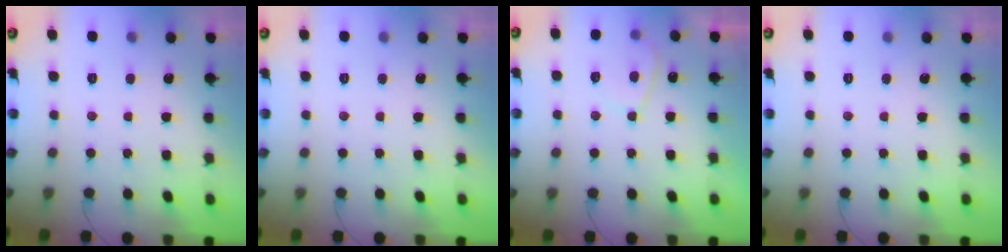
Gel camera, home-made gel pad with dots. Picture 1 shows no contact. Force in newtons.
{"total": 0.0}
{"total": 4.1, "press": 4.0, "slide": 0.8}
{"total": 0.0}